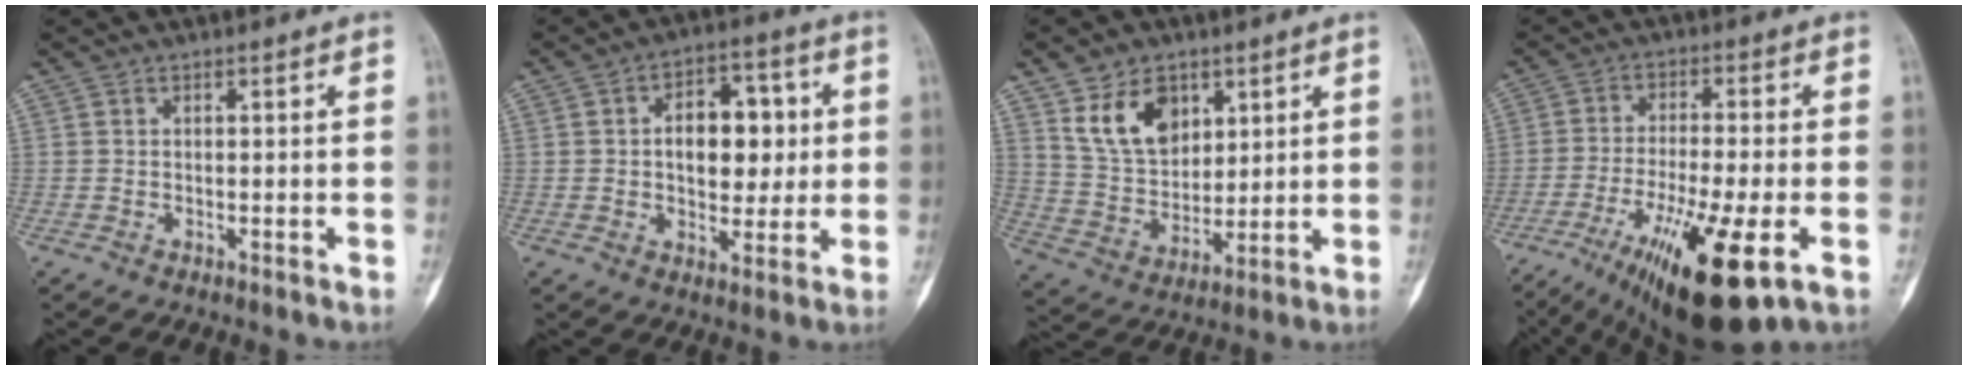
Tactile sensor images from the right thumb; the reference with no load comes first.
{"total": 12.2, "force": [1.4, 7.7, 9.4], "torque": [-0.093, 0.012, 0.020]}
{"total": 12.2, "force": [5.9, 8.3, 6.7], "torque": [-0.091, -0.033, 0.124]}
{"total": 17.4, "force": [-7.6, 3.9, 15.2], "torque": [-0.265, -0.009, -0.115]}